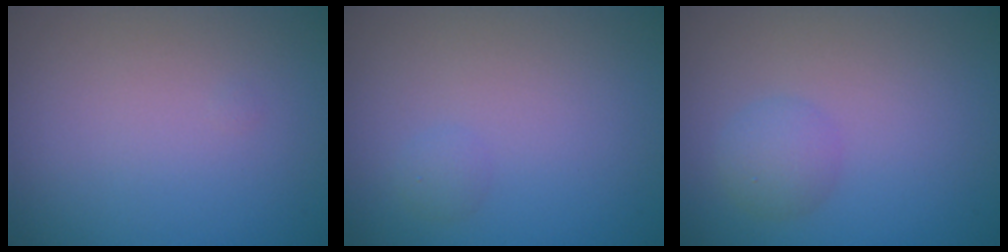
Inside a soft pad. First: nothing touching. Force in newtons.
{"total": 0.8, "press": 0.8, "slide": 0.0}
{"total": 2.0, "press": 2.0, "slide": 0.1}